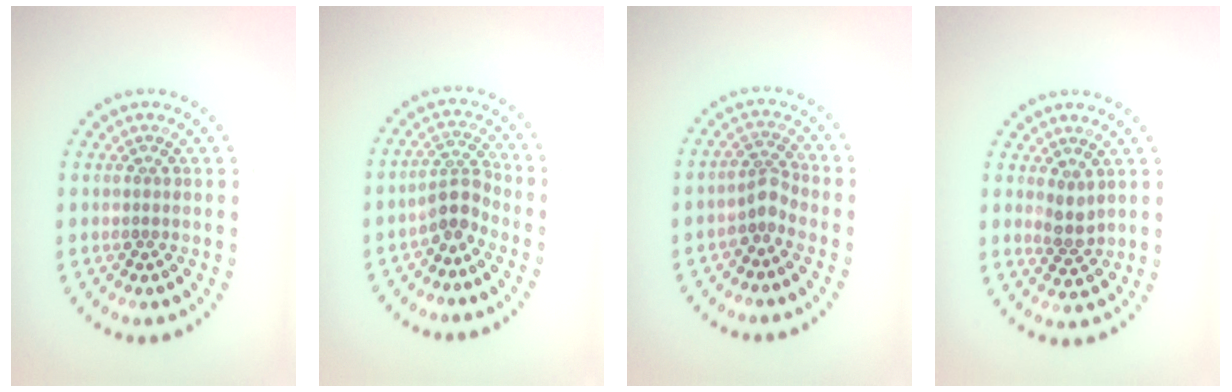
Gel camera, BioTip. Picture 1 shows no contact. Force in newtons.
{"total": 2.5, "press": 1.8, "slide": 1.8}
{"total": 2.0, "press": 1.3, "slide": 1.5}
{"total": 1.9, "press": 1.5, "slide": 1.1}